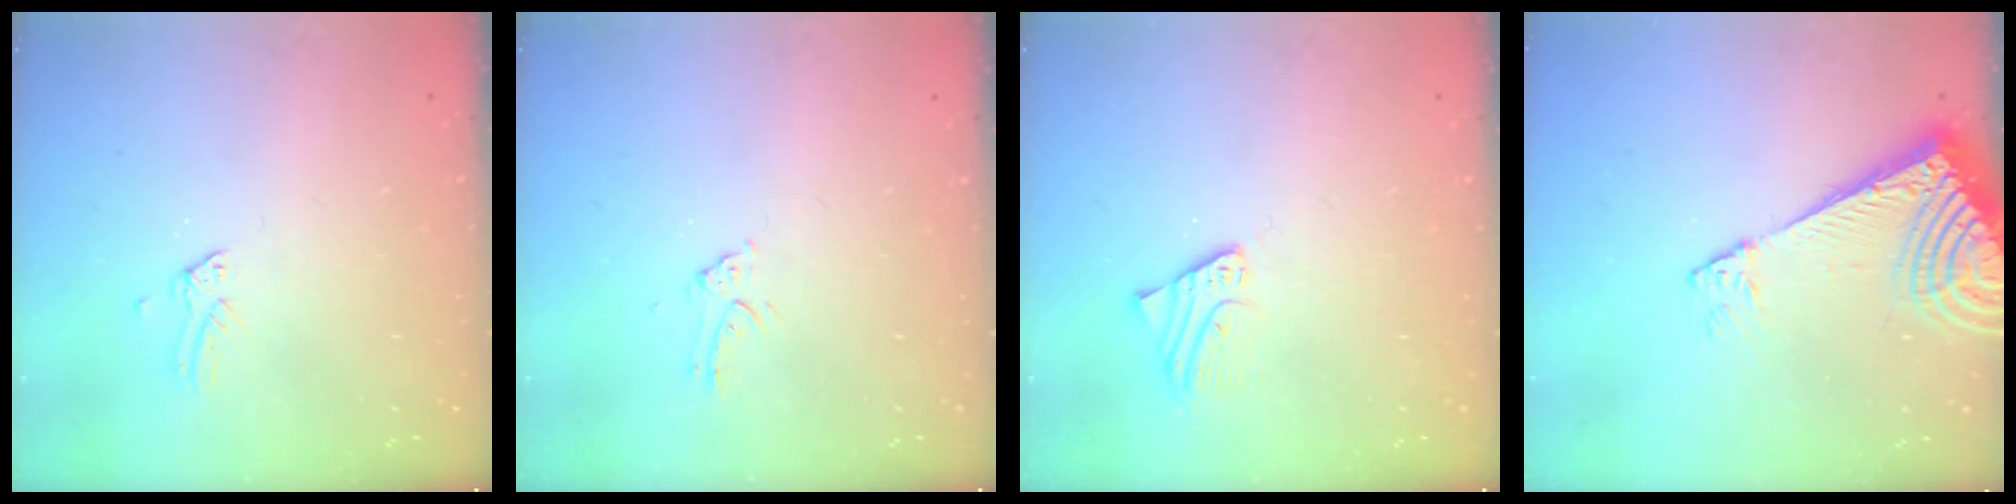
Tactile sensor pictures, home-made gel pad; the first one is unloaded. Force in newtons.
{"total": 2.5, "press": 2.5, "slide": 0.2}
{"total": 2.3, "press": 2.3, "slide": 0.1}
{"total": 10.5, "press": 10.4, "slide": 1.5}